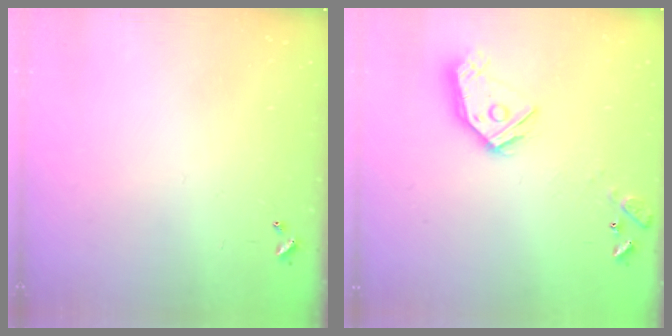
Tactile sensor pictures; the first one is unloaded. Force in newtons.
{"total": 14.1, "press": 14.1, "slide": 1.1}